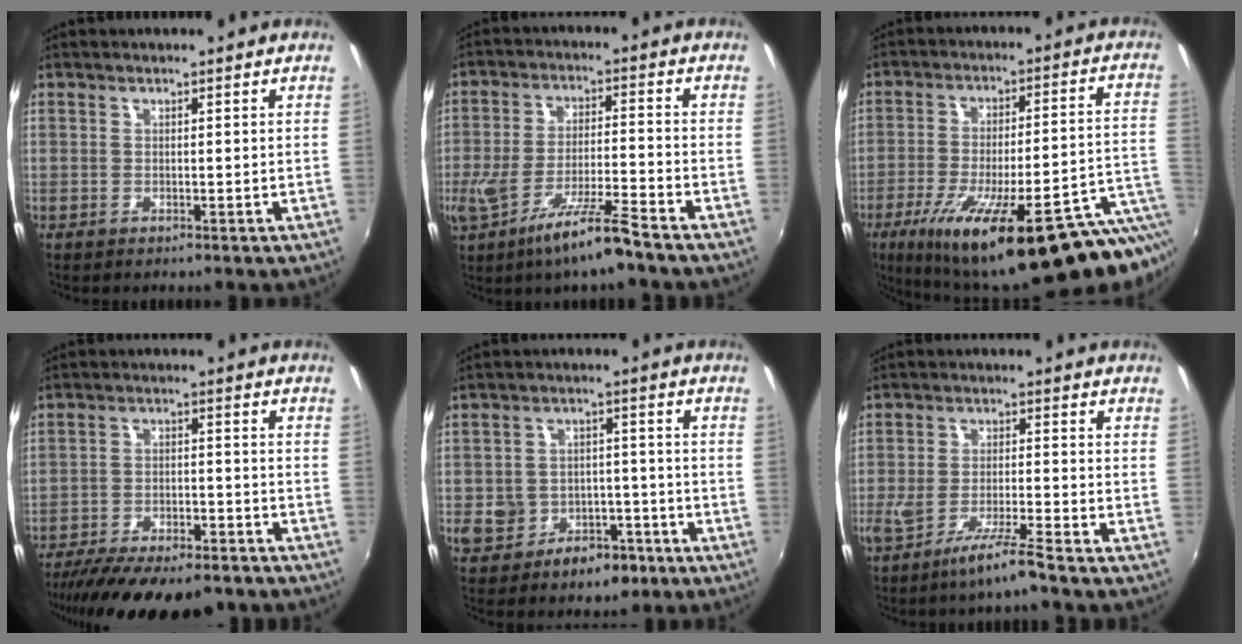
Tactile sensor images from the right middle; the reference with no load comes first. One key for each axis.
{"total": 10.8, "fx": -7.0, "fy": 0.8, "fz": 8.2, "tx": -0.165, "ty": -0.018, "tz": -0.124}
{"total": 27.5, "fx": -16.5, "fy": 3.5, "fz": 21.6, "tx": -0.308, "ty": -0.061, "tz": -0.237}
{"total": 19.7, "fx": -16.1, "fy": 5.6, "fz": 9.9, "tx": -0.195, "ty": -0.040, "tz": -0.237}
{"total": 10.9, "fx": -5.0, "fy": 8.5, "fz": 4.9, "tx": -0.119, "ty": 0.018, "tz": -0.061}
{"total": 6.8, "fx": -4.7, "fy": -0.3, "fz": 4.9, "tx": -0.102, "ty": -0.011, "tz": -0.088}